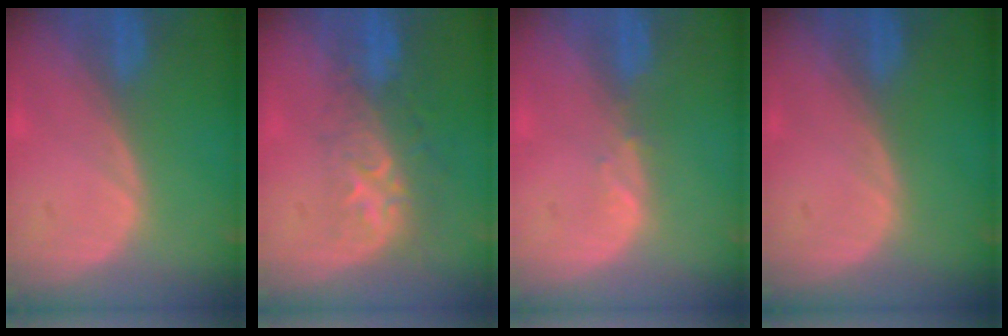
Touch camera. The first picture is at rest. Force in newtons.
{"total": 8.9, "press": 7.2, "slide": 5.2}
{"total": 1.1, "press": 1.0, "slide": 0.4}
{"total": 0.0}